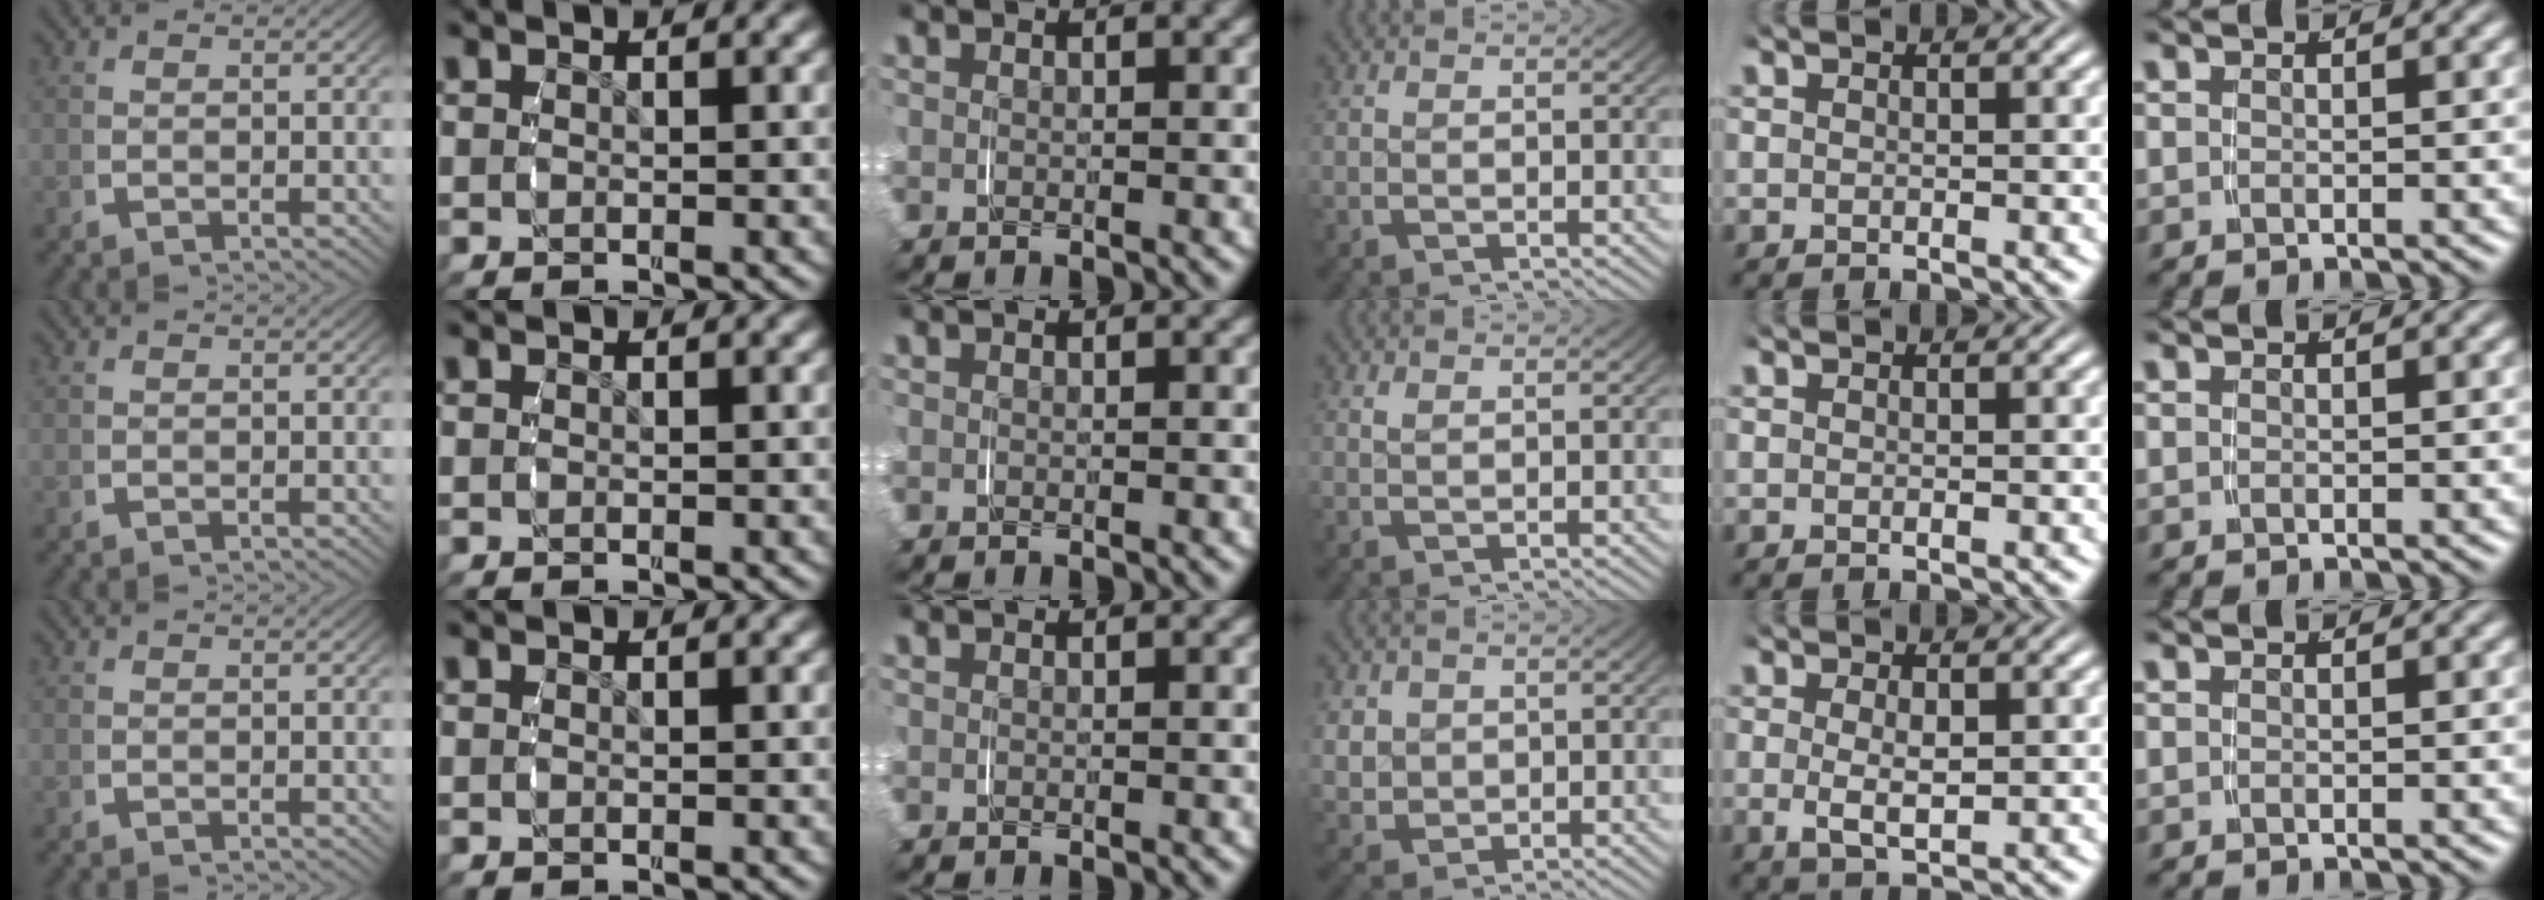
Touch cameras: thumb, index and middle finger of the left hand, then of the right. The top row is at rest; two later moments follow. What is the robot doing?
{"motion": "grasp_and_lifting", "object": "pen bag"}